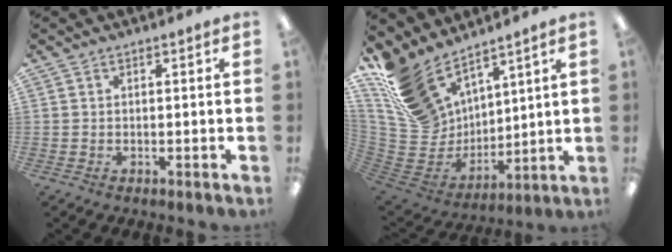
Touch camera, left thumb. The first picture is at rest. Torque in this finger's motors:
{"motor_torque": [0.26, 0.27, 1.38, -1.39, 0.22]}